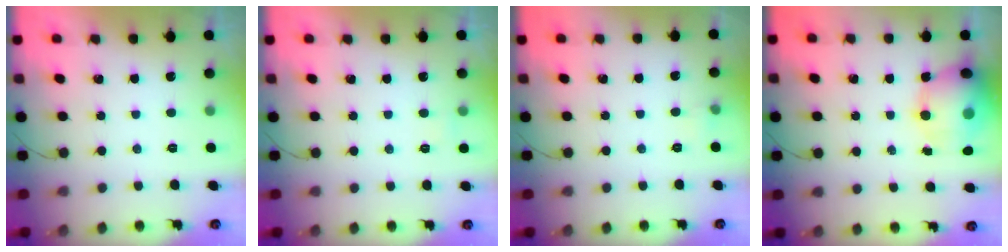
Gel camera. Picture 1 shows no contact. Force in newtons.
{"total": 7.0, "press": 1.7, "slide": 6.8}
{"total": 3.0, "press": 2.7, "slide": 1.3}
{"total": 14.9, "press": 14.5, "slide": 3.7}